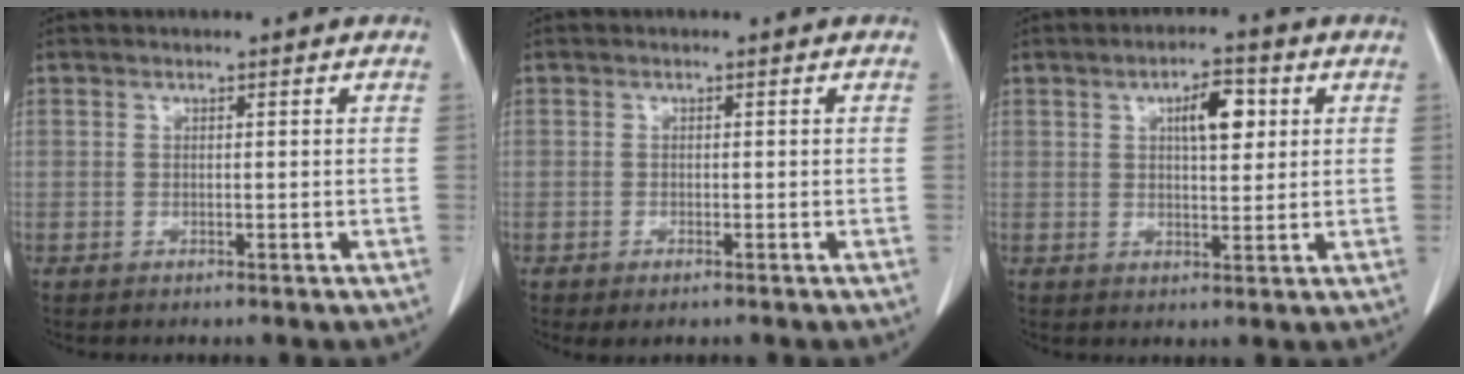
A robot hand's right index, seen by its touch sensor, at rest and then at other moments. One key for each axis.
{"total": 1.5, "fx": -1.0, "fy": 0.4, "fz": 1.0, "tx": -0.014, "ty": -0.005, "tz": -0.013}
{"total": 5.9, "fx": 2.0, "fy": 2.0, "fz": 5.2, "tx": -0.085, "ty": 0.008, "tz": 0.034}